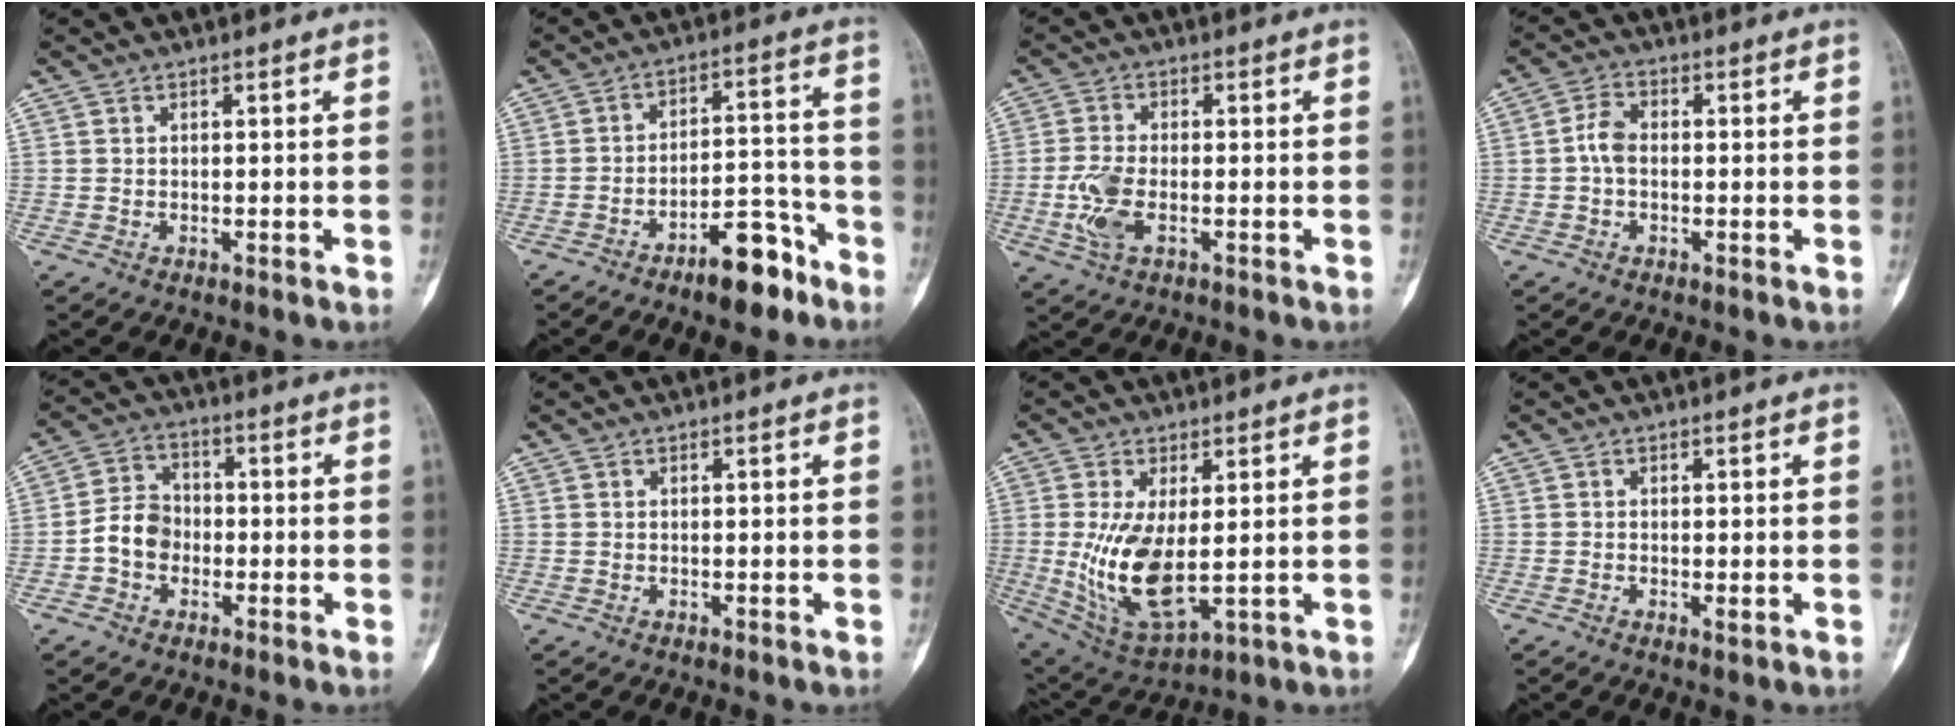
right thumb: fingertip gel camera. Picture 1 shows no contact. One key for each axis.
{"total": 10.2, "fx": -6.9, "fy": 4.0, "fz": 6.3, "tx": -0.082, "ty": 0.068, "tz": -0.109}
{"total": 6.5, "fx": -1.7, "fy": 3.1, "fz": 5.4, "tx": -0.129, "ty": 0.002, "tz": -0.033}
{"total": 3.8, "fx": -0.5, "fy": 2.4, "fz": 2.9, "tx": -0.053, "ty": 0.012, "tz": -0.017}
{"total": 7.0, "fx": -1.7, "fy": 5.6, "fz": 3.7, "tx": -0.049, "ty": 0.027, "tz": -0.044}
{"total": 0.0}
{"total": 12.6, "fx": -0.1, "fy": 5.6, "fz": 11.3, "tx": -0.216, "ty": -0.021, "tz": 0.018}
{"total": 1.0, "fx": -0.2, "fy": 0.4, "fz": 0.9, "tx": -0.016, "ty": -0.003, "tz": -0.005}